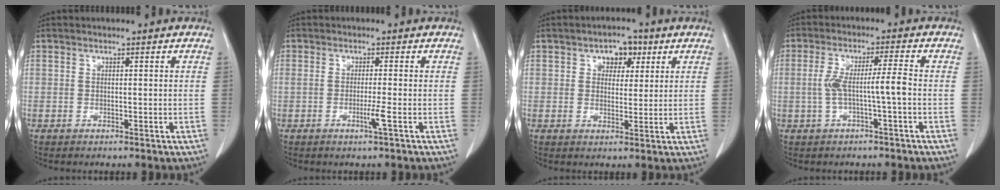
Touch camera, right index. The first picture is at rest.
{"total": 2.1, "force": [-0.7, -0.6, 1.9], "torque": [-0.033, -0.004, -0.011]}
{"total": 4.4, "force": [2.0, 2.8, 2.7], "torque": [-0.033, 0.011, 0.030]}
{"total": 5.5, "force": [-0.9, -0.3, 5.4], "torque": [-0.103, 0.018, -0.012]}